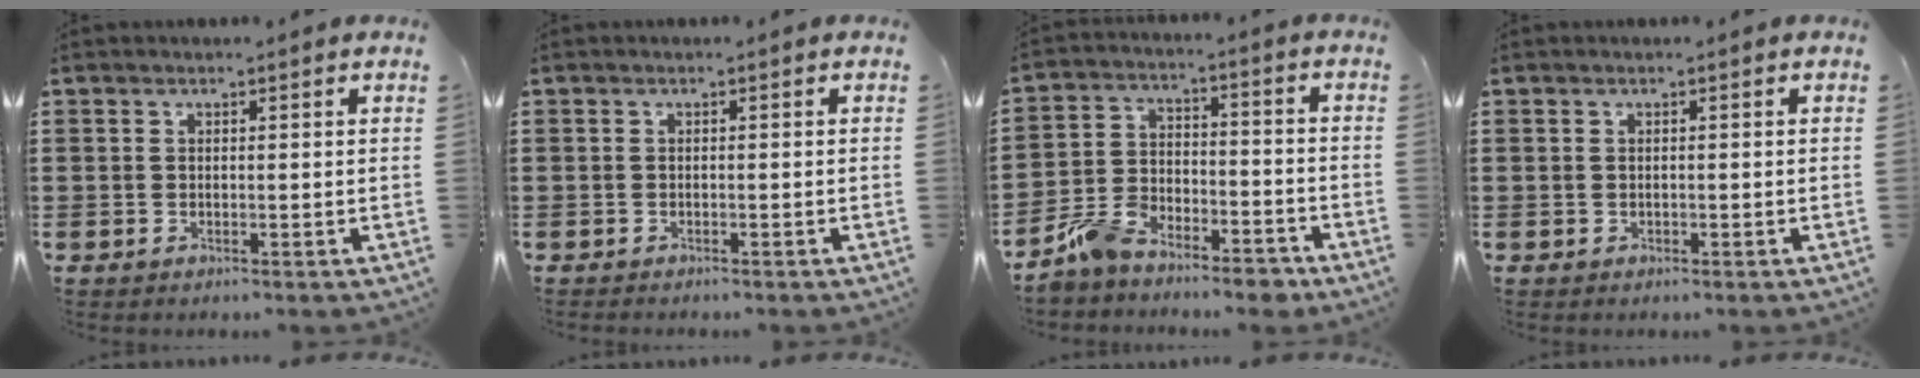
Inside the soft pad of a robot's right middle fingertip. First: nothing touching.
{"total": 0.5, "force": [-0.5, 0.0, 0.0], "torque": [-0.001, 0.000, -0.011]}
{"total": 7.8, "force": [-6.9, 2.3, 2.7], "torque": [-0.063, 0.015, -0.137]}
{"total": 0.0}